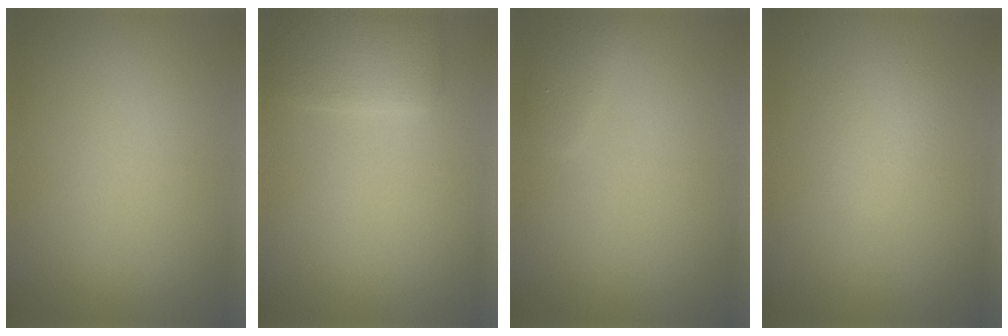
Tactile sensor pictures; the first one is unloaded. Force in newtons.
{"total": 3.5, "press": 3.5, "slide": 0.3}
{"total": 1.3, "press": 1.3, "slide": 0.2}
{"total": 1.9, "press": 1.9, "slide": 0.1}